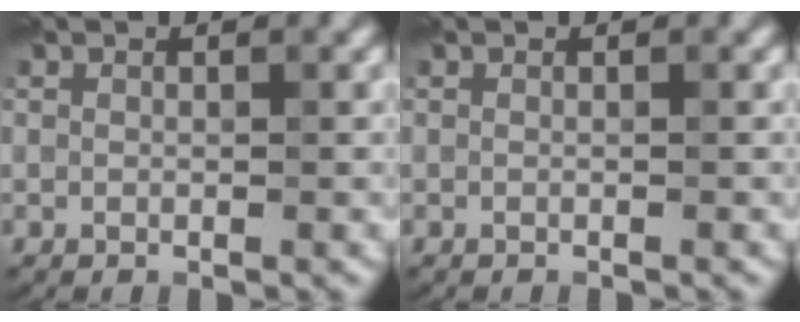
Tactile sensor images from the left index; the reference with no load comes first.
{"total": 0.6, "force": [-0.4, 0.2, 0.4], "torque": [0.002, 0.001, -0.011]}